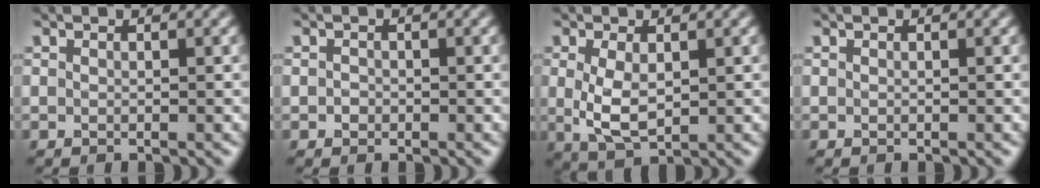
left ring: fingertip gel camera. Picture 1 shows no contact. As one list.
[{"total": 0.7, "force": [-0.2, 0.6, 0.2], "torque": [-0.002, -0.004, -0.005]}, {"total": 3.6, "force": [0.3, 1.8, 3.1], "torque": [-0.069, -0.001, 0.010]}, {"total": 0.0}]